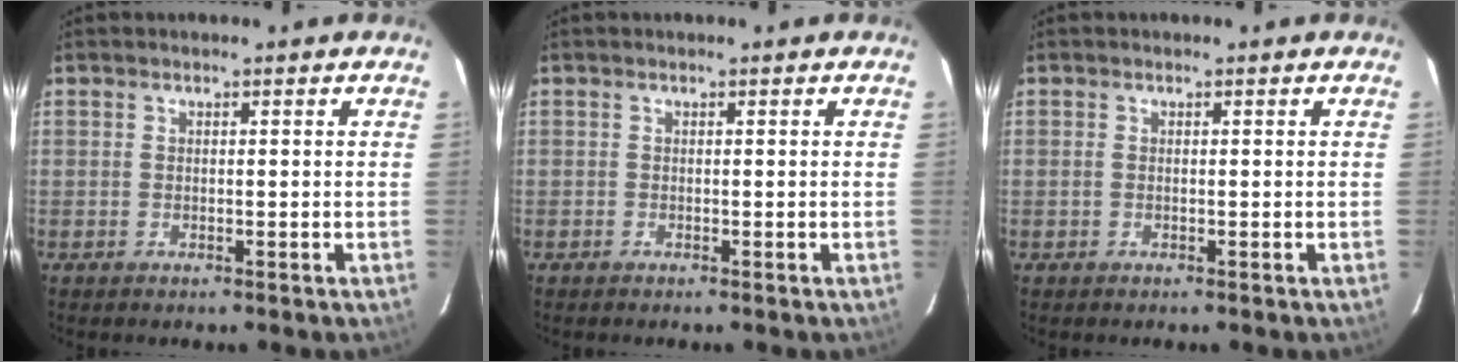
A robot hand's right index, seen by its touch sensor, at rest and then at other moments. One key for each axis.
{"total": 0.0}
{"total": 0.0}